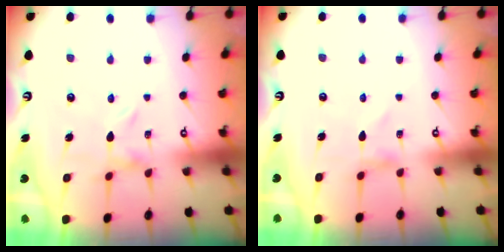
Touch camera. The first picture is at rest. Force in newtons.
{"total": 0.7, "press": 0.7, "slide": 0.1}